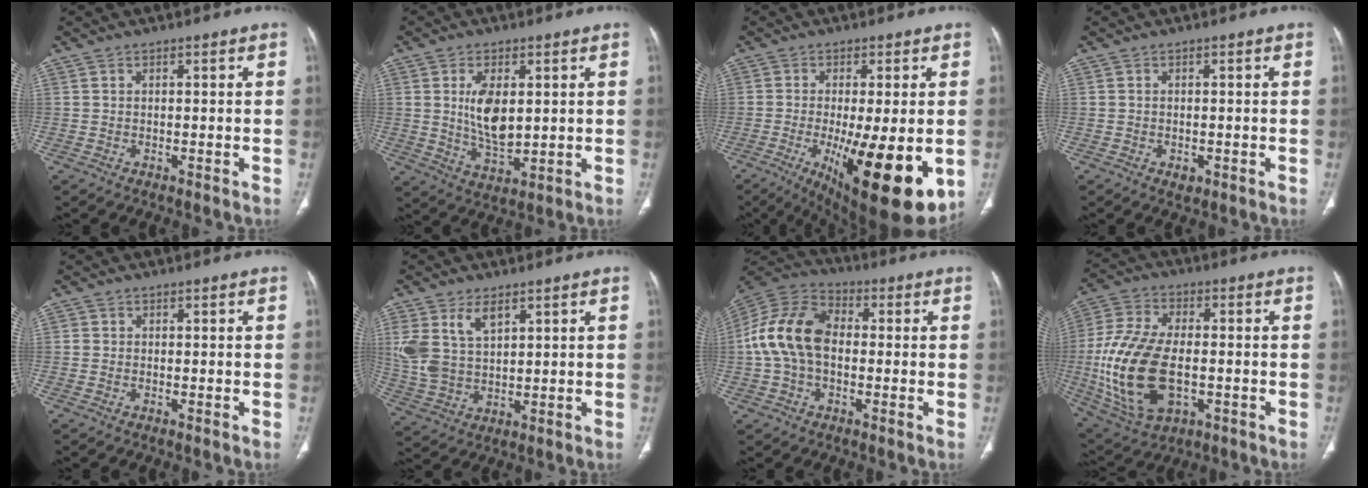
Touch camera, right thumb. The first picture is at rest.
{"total": 9.1, "force": [1.7, 4.8, 7.6], "torque": [-0.129, -0.018, 0.041]}
{"total": 19.1, "force": [-5.0, 5.6, 17.6], "torque": [-0.239, -0.033, -0.053]}
{"total": 1.5, "force": [-0.5, 1.0, 0.9], "torque": [-0.010, 0.000, -0.003]}
{"total": 0.5, "force": [0.0, 0.5, 0.1], "torque": [0.001, 0.004, -0.002]}
{"total": 10.2, "force": [4.6, 5.9, 6.9], "torque": [-0.145, -0.011, 0.103]}
{"total": 14.3, "force": [-0.3, 9.6, 10.6], "torque": [-0.206, 0.037, -0.014]}
{"total": 20.4, "force": [-2.7, 11.5, 16.7], "torque": [-0.350, 0.001, -0.037]}